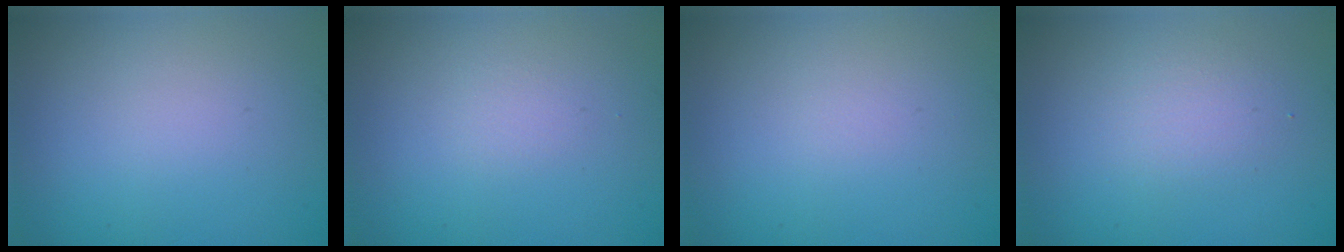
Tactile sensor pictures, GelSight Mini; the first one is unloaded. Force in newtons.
{"total": 0.6, "press": 0.6, "slide": 0.0}
{"total": 0.0}
{"total": 1.9, "press": 1.9, "slide": 0.1}